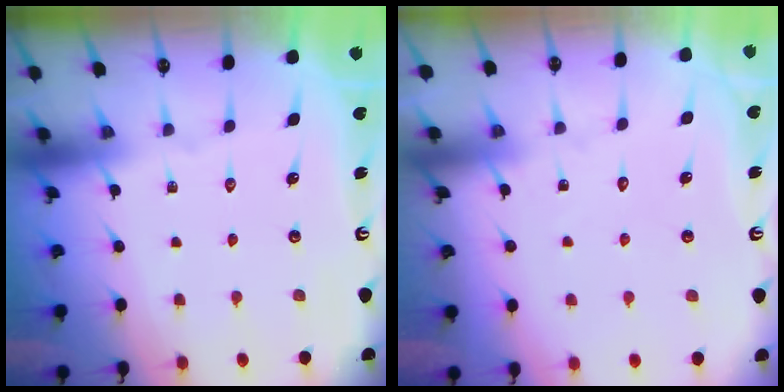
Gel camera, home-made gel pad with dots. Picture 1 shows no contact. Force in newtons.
{"total": 5.6, "press": 5.6, "slide": 0.6}